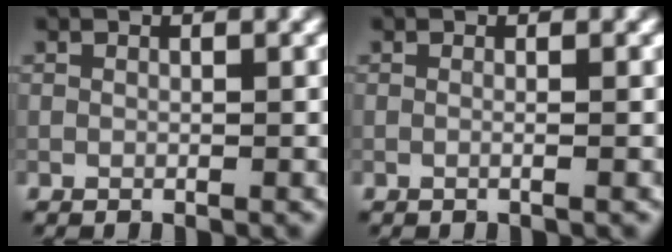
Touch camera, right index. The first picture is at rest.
{"total": 1.3, "force": [0.1, 0.6, 1.2], "torque": [-0.005, -0.010, -0.015]}